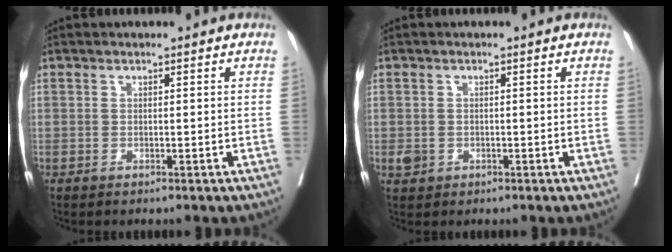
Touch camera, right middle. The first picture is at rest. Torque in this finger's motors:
{"motor_torque": [0.36, -0.23, 0.05, 0.02]}